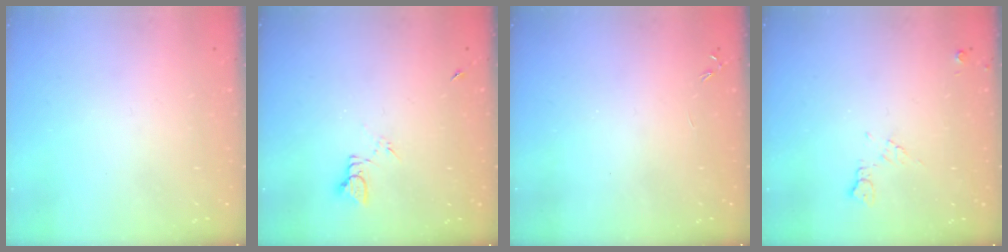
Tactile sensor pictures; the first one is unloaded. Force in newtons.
{"total": 3.4, "press": 3.4, "slide": 0.4}
{"total": 0.0}
{"total": 6.9, "press": 6.8, "slide": 1.0}